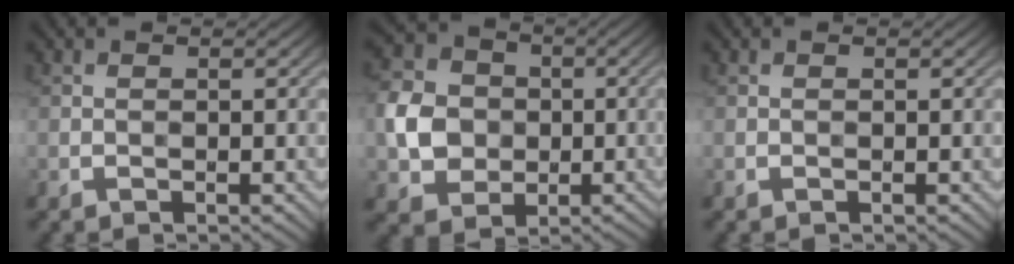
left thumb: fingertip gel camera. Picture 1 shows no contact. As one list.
[{"total": 7.3, "force": [-0.7, 6.4, 3.5], "torque": [-0.083, 0.000, -0.021]}, {"total": 0.0}]